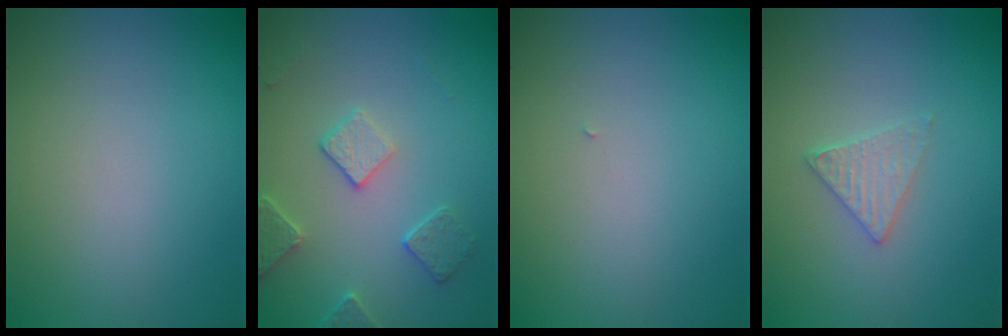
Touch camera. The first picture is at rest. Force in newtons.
{"total": 2.8, "press": 2.7, "slide": 0.7}
{"total": 0.0}
{"total": 1.8, "press": 1.8, "slide": 0.3}